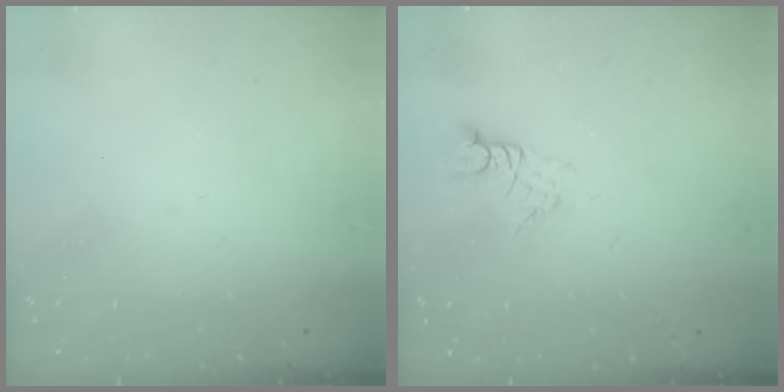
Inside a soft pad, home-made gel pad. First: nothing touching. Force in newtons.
{"total": 2.6, "press": 2.6, "slide": 0.3}